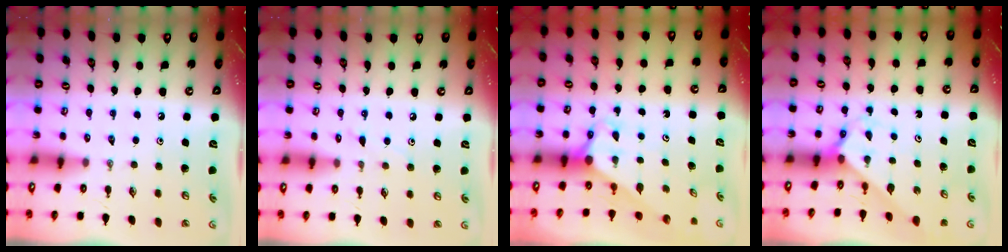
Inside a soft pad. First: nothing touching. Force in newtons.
{"total": 4.8, "press": 4.8, "slide": 0.2}
{"total": 2.8, "press": 2.8, "slide": 0.0}
{"total": 2.3, "press": 2.3, "slide": 0.2}